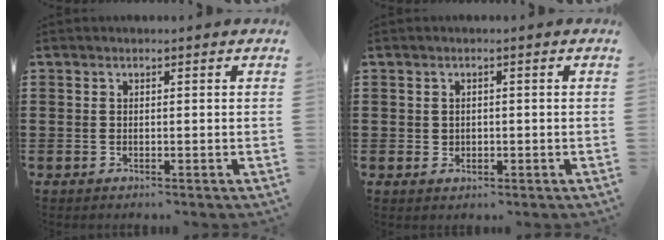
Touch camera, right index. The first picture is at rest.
{"total": 1.1, "force": [0.2, 1.0, 0.3], "torque": [-0.008, 0.008, 0.002]}